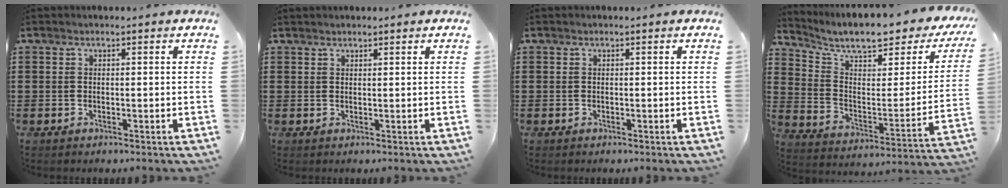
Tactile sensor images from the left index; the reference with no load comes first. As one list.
[{"total": 0.9, "force": [0.9, 0.1, 0.0], "torque": [-0.002, -0.001, 0.019]}, {"total": 0.0}, {"total": 8.0, "force": [6.7, 1.2, 4.1], "torque": [-0.103, -0.050, 0.110]}]